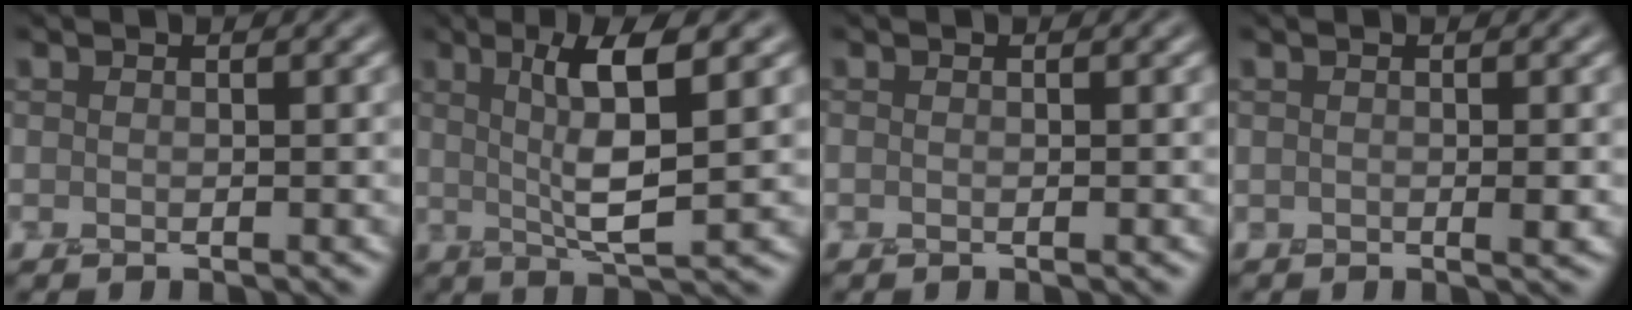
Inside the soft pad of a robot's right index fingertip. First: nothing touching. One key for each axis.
{"total": 6.1, "fx": 1.8, "fy": 1.1, "fz": 5.7, "tx": -0.102, "ty": -0.001, "tz": 0.034}
{"total": 0.0}
{"total": 1.3, "fx": -0.1, "fy": 0.6, "fz": 1.1, "tx": -0.015, "ty": -0.006, "tz": -0.004}